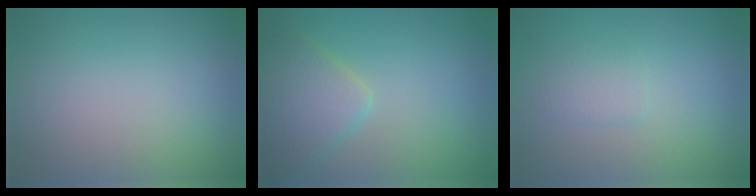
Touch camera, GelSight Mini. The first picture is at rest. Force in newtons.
{"total": 3.8, "press": 3.8, "slide": 0.3}
{"total": 1.3, "press": 1.3, "slide": 0.1}